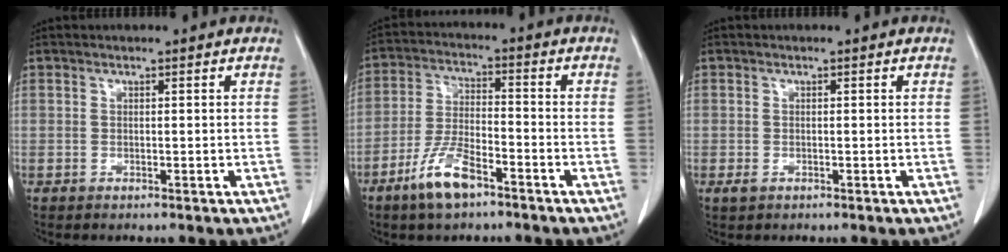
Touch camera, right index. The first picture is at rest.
{"total": 8.4, "force": [-5.4, 2.4, 5.9], "torque": [-0.126, -0.004, -0.101]}
{"total": 1.1, "force": [-0.5, 0.9, 0.5], "torque": [-0.011, 0.001, -0.003]}